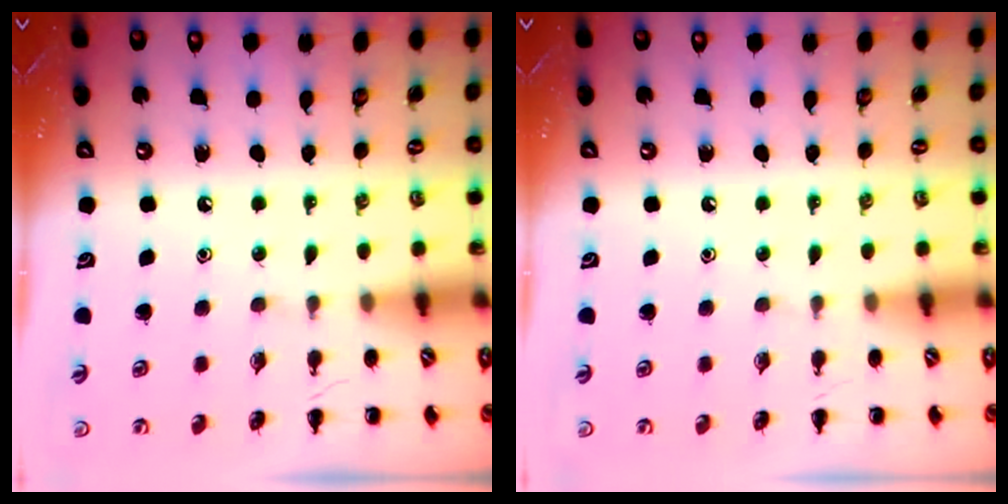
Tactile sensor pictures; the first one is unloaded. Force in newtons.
{"total": 0.0}